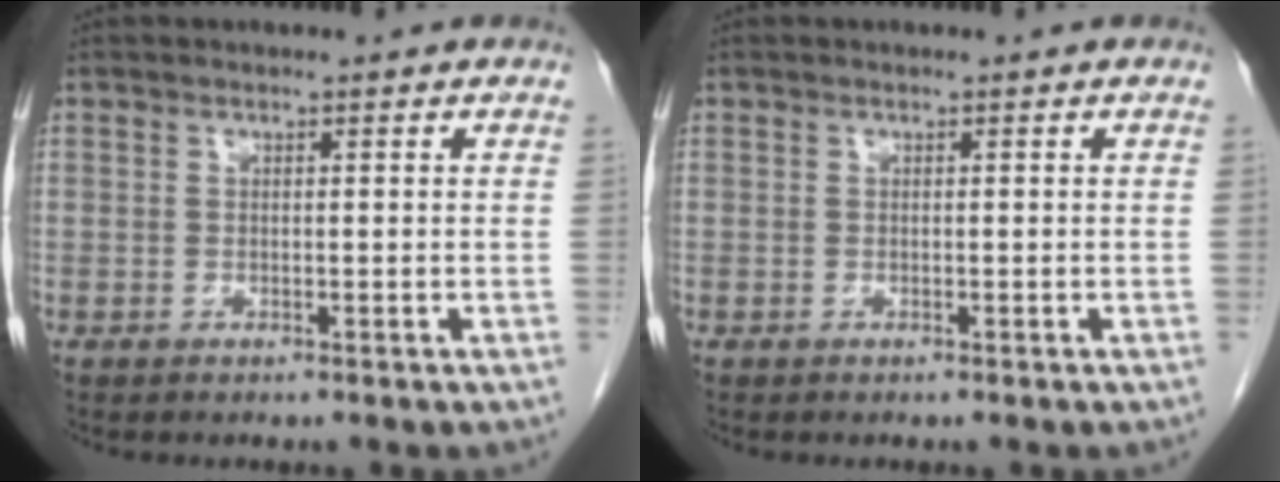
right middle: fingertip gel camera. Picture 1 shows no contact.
{"total": 0.0}